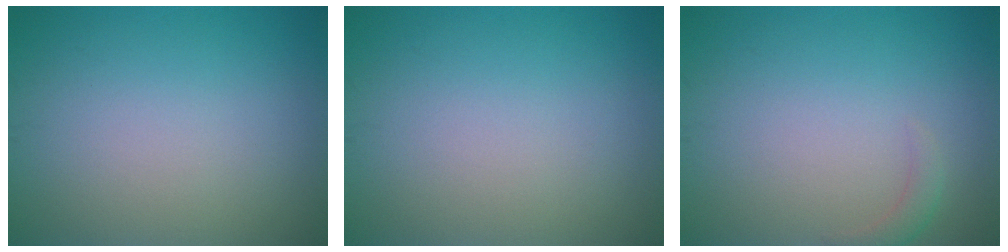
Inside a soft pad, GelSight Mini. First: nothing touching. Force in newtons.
{"total": 0.0}
{"total": 1.2, "press": 1.1, "slide": 0.2}